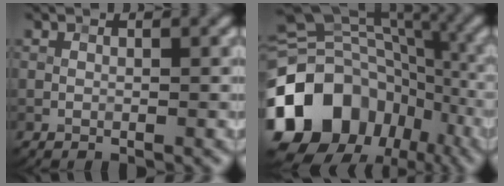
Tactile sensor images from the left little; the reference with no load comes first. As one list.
[{"total": 18.7, "force": [-8.5, 14.3, 8.4], "torque": [-0.203, 0.002, -0.140]}]